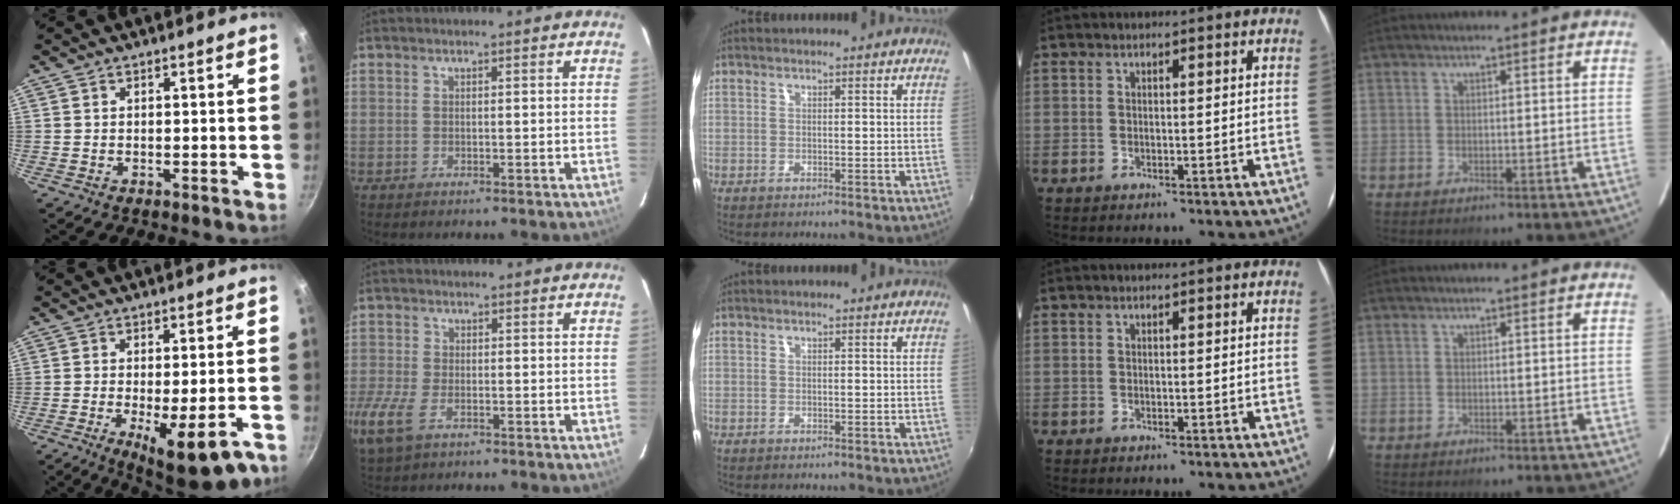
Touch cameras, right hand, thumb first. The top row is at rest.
{"thumb": {"total": 13.4, "force": [-6.2, 3.9, 11.2], "torque": [-0.137, -0.001, -0.080]}, "index": {"total": 9.8, "force": [-4.8, 5.2, 6.7], "torque": [-0.173, -0.028, -0.090]}}